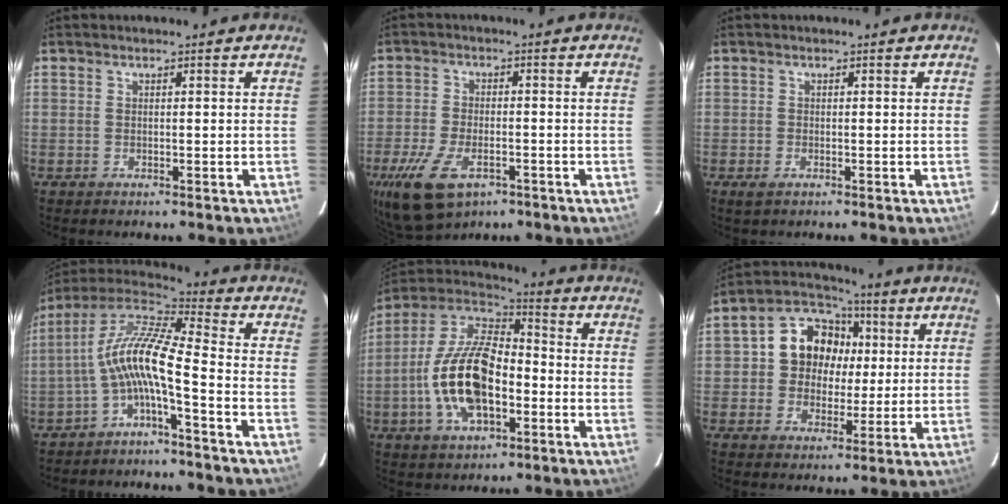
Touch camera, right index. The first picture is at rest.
{"total": 12.8, "force": [-7.1, 6.6, 8.5], "torque": [-0.199, -0.032, -0.121]}
{"total": 1.6, "force": [-1.0, 0.8, 1.0], "torque": [-0.021, -0.005, -0.018]}
{"total": 10.5, "force": [-3.4, 1.4, 9.8], "torque": [-0.209, 0.018, -0.071]}
{"total": 18.1, "force": [-4.5, 9.0, 15.1], "torque": [-0.312, 0.003, -0.085]}
{"total": 11.2, "force": [1.4, 9.9, 4.9], "torque": [-0.105, 0.034, 0.020]}